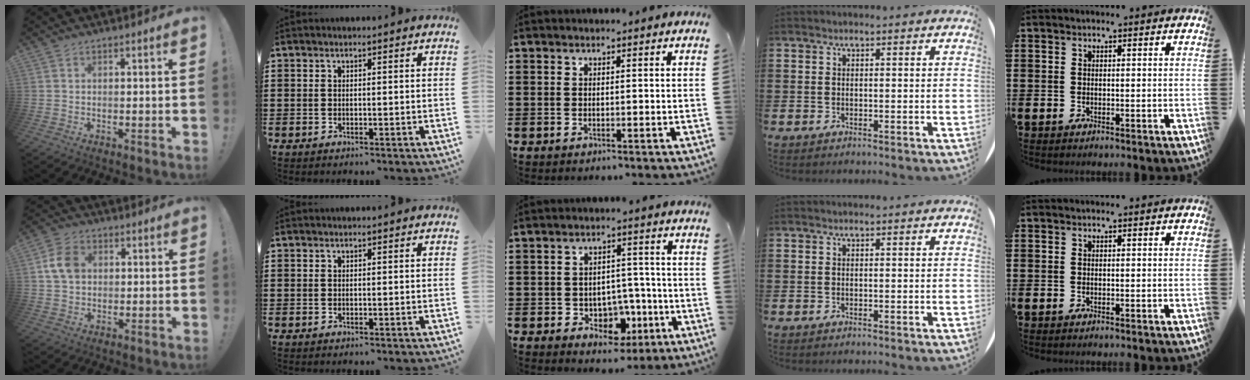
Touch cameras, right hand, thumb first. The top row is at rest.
{"thumb": {"total": 8.8, "force": [1.8, 6.7, 5.3], "torque": [-0.089, 0.013, 0.038]}, "middle": {"total": 4.6, "force": [-1.8, 3.8, 1.8], "torque": [-0.036, 0.010, -0.035]}}